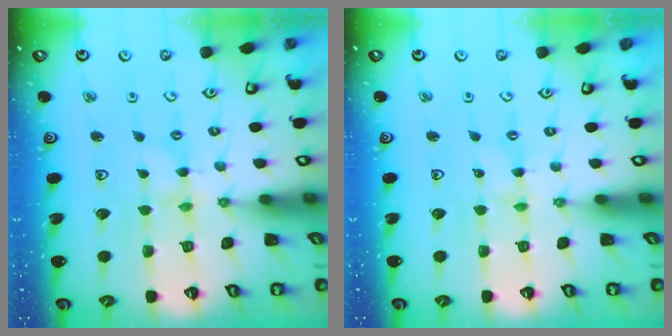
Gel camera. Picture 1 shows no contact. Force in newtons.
{"total": 0.8, "press": 0.8, "slide": 0.1}